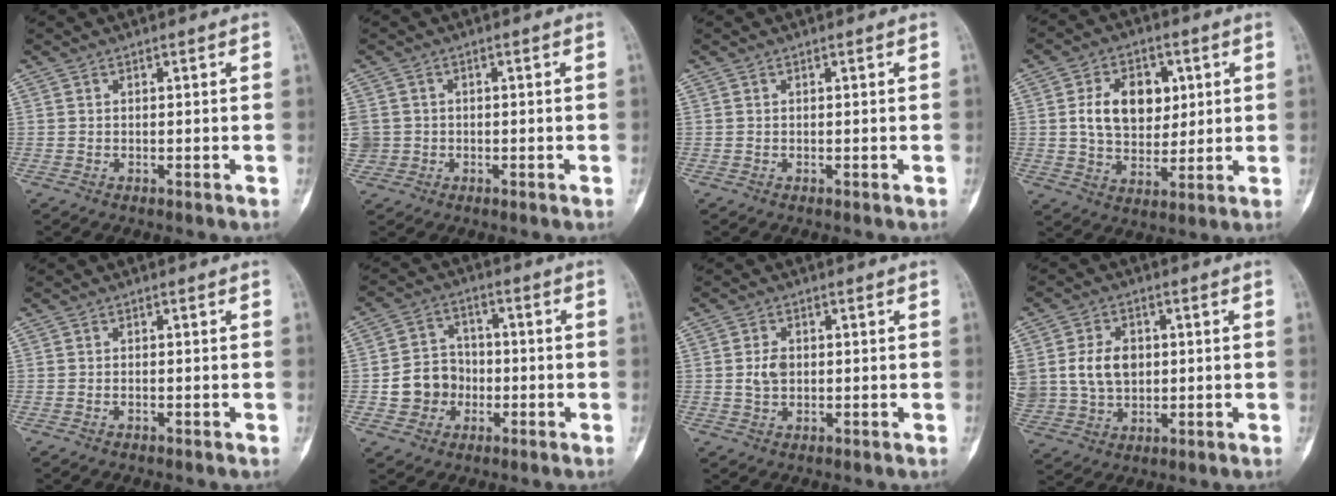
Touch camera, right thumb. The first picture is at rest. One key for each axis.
{"total": 4.6, "fx": -0.1, "fy": 4.4, "fz": 1.1, "tx": -0.015, "ty": 0.017, "tz": 0.004}
{"total": 0.0}
{"total": 12.2, "fx": 2.6, "fy": 8.6, "fz": 8.3, "tx": -0.101, "ty": -0.006, "tz": 0.049}
{"total": 0.5, "fx": -0.3, "fy": 0.3, "fz": 0.4, "tx": -0.010, "ty": 0.004, "tz": -0.004}
{"total": 8.5, "fx": -1.9, "fy": 7.6, "fz": 3.1, "tx": -0.022, "ty": 0.023, "tz": -0.035}
{"total": 3.4, "fx": 0.2, "fy": 2.4, "fz": 2.5, "tx": -0.038, "ty": 0.004, "tz": 0.002}
{"total": 11.7, "fx": 1.5, "fy": 9.0, "fz": 7.3, "tx": -0.130, "ty": 0.002, "tz": 0.041}